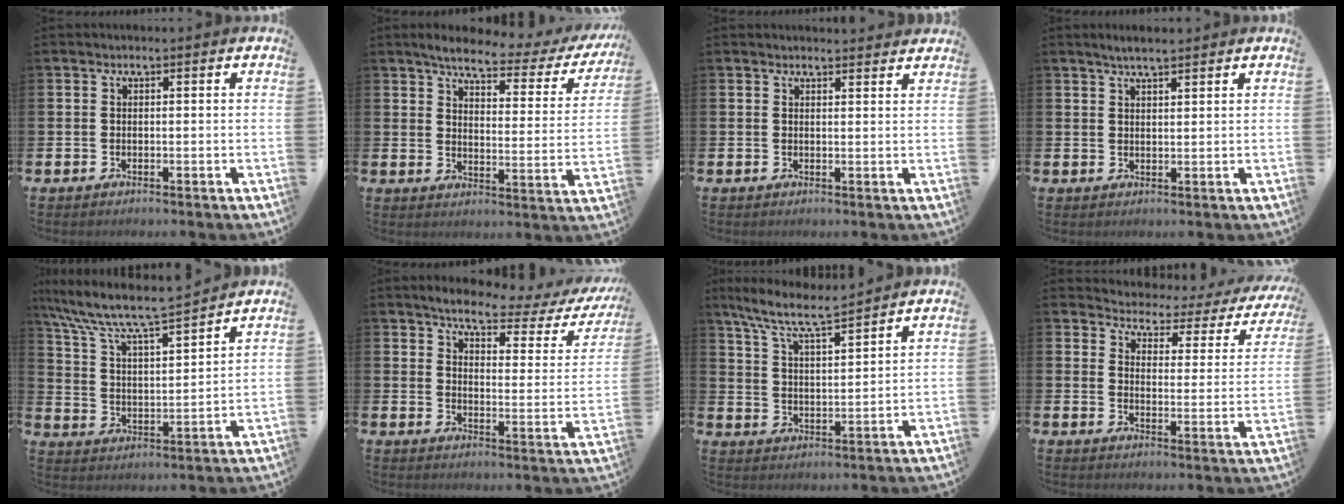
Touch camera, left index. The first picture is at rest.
{"total": 5.3, "force": [4.4, 1.3, 2.7], "torque": [-0.066, -0.029, 0.066]}
{"total": 1.9, "force": [1.8, 0.1, -0.2], "torque": [0.013, -0.015, 0.031]}
{"total": 3.2, "force": [2.8, 0.5, 1.3], "torque": [-0.018, -0.007, 0.047]}
{"total": 8.7, "force": [8.1, 0.8, 3.3], "torque": [-0.104, -0.055, 0.136]}
{"total": 5.2, "force": [4.3, 1.4, 2.5], "torque": [-0.055, -0.031, 0.062]}
{"total": 8.2, "force": [7.4, 0.8, 3.5], "torque": [-0.098, -0.035, 0.131]}
{"total": 2.8, "force": [2.3, 1.4, 0.5], "torque": [-0.029, -0.028, 0.028]}